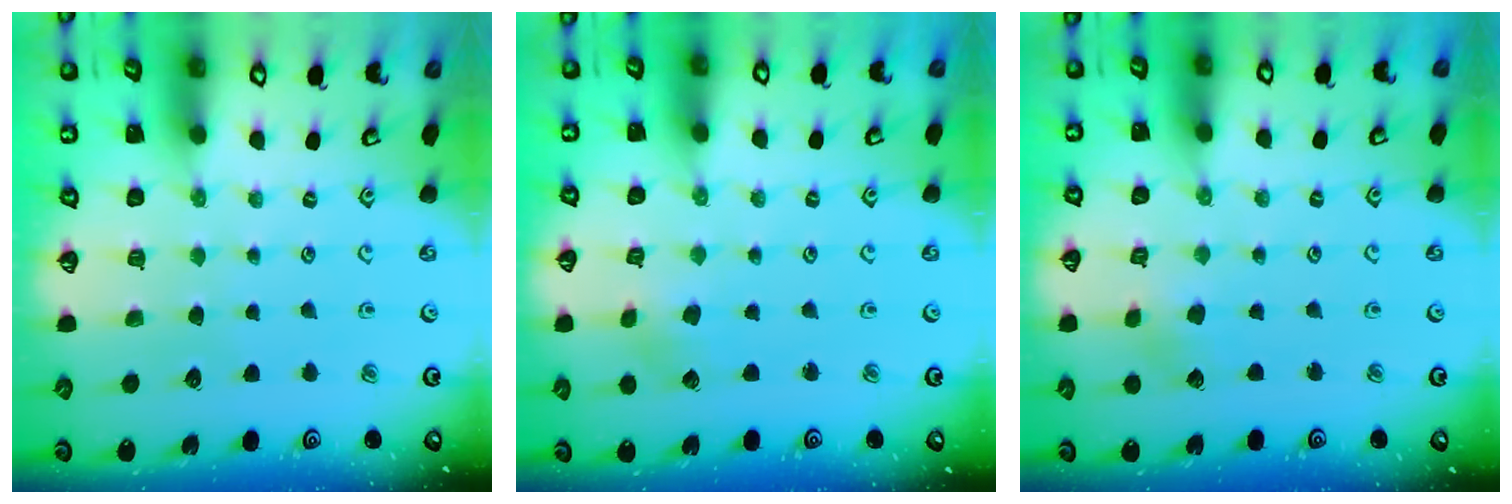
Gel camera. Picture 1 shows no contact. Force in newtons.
{"total": 1.9, "press": 1.9, "slide": 0.2}
{"total": 2.8, "press": 2.8, "slide": 0.5}